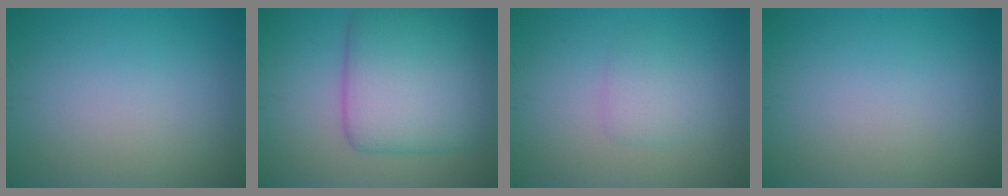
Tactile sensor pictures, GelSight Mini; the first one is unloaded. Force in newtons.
{"total": 8.9, "press": 8.9, "slide": 0.2}
{"total": 1.9, "press": 1.9, "slide": 0.1}
{"total": 0.0}